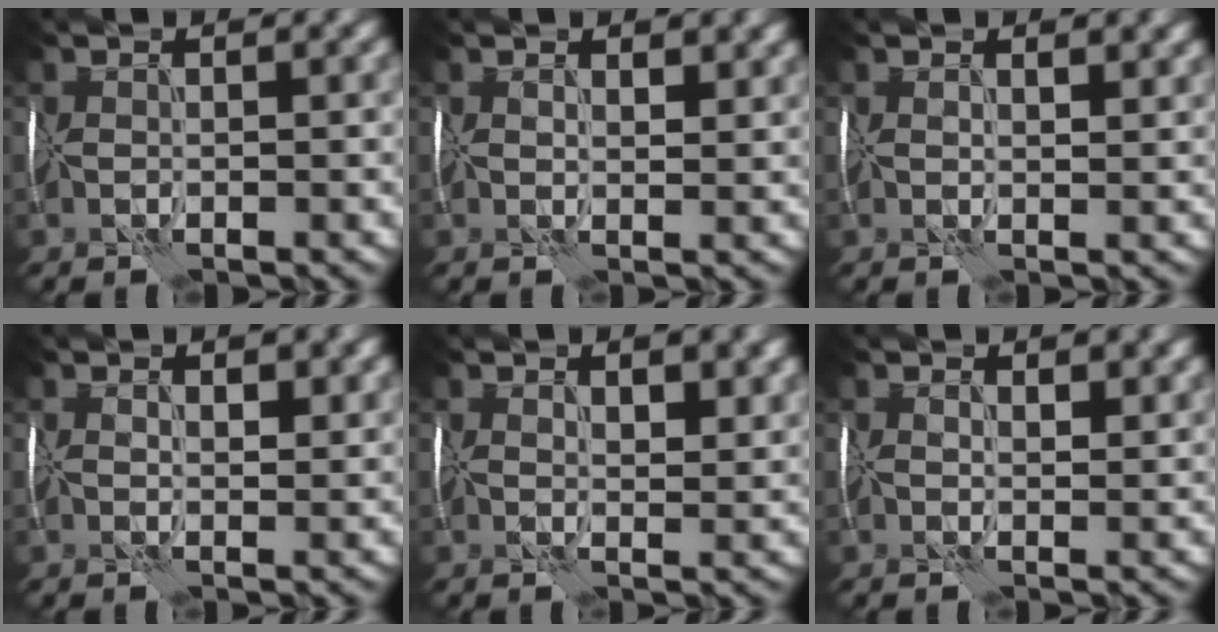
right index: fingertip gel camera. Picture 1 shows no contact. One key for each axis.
{"total": 2.6, "fx": 1.4, "fy": 1.4, "fz": 1.7, "tx": -0.021, "ty": 0.003, "tz": 0.019}
{"total": 2.1, "fx": 1.1, "fy": 0.9, "fz": 1.6, "tx": -0.019, "ty": 0.004, "tz": 0.018}
{"total": 2.4, "fx": 1.1, "fy": 1.2, "fz": 1.8, "tx": -0.022, "ty": 0.002, "tz": 0.020}
{"total": 4.2, "fx": 2.1, "fy": 1.6, "fz": 3.2, "tx": -0.044, "ty": 0.002, "tz": 0.034}
{"total": 2.6, "fx": 1.4, "fy": 1.4, "fz": 1.8, "tx": -0.022, "ty": 0.004, "tz": 0.020}